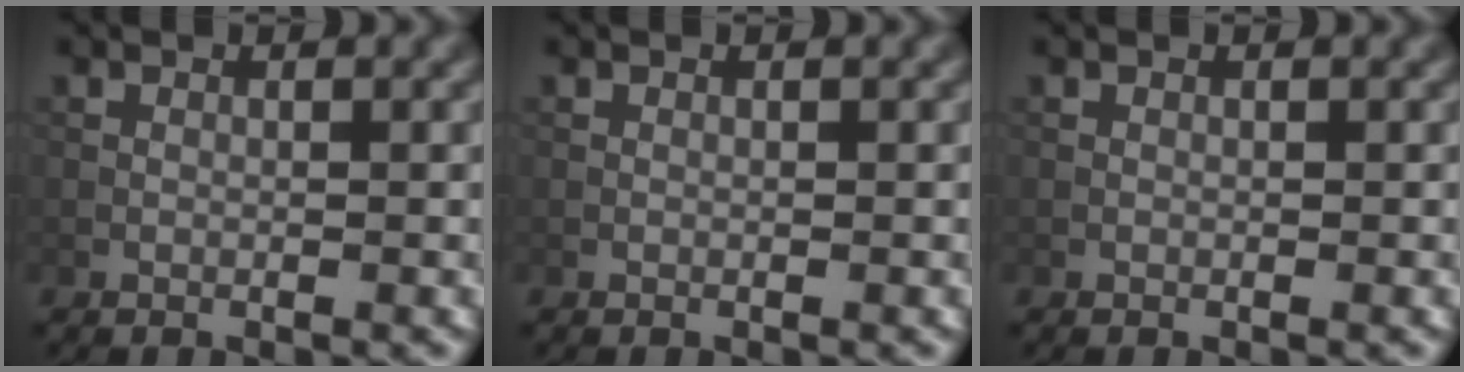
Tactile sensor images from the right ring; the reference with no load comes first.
{"total": 0.0}
{"total": 0.0}